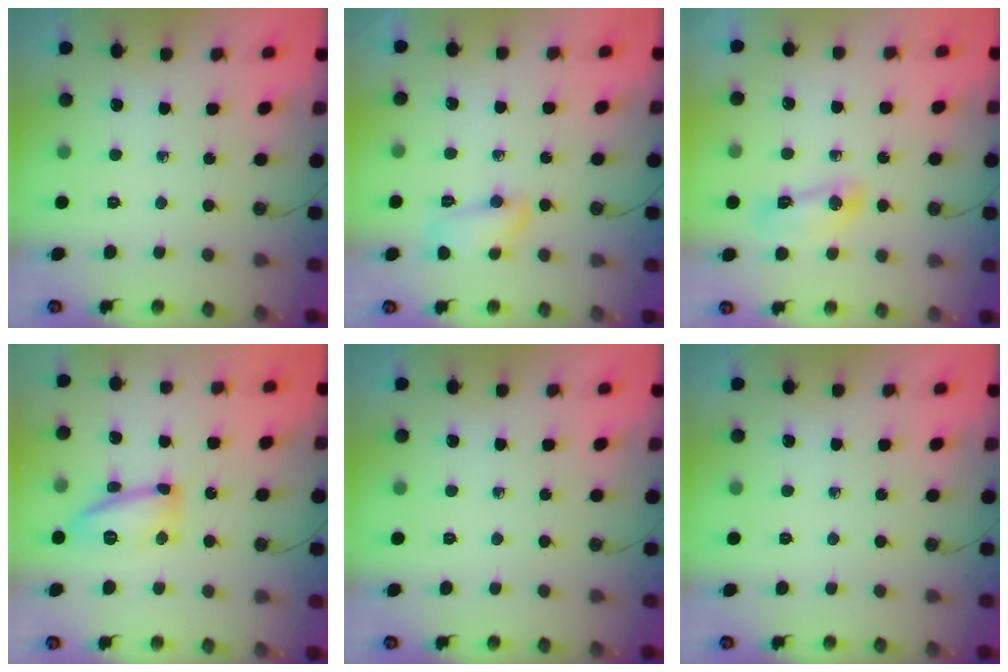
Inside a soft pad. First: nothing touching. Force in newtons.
{"total": 9.6, "press": 7.5, "slide": 6.1}
{"total": 7.2, "press": 7.1, "slide": 0.9}
{"total": 14.5, "press": 14.4, "slide": 1.1}
{"total": 0.0}
{"total": 0.0}